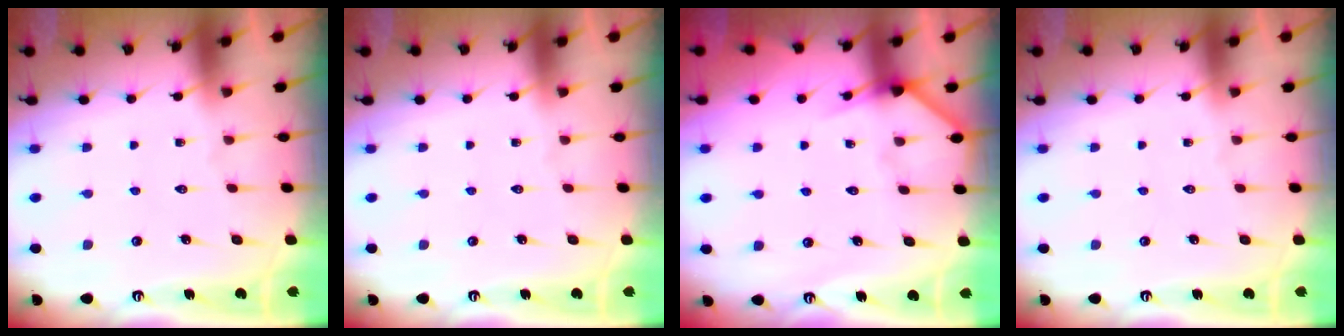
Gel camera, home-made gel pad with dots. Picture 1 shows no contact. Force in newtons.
{"total": 0.0}
{"total": 4.8, "press": 4.8, "slide": 0.3}
{"total": 0.0}